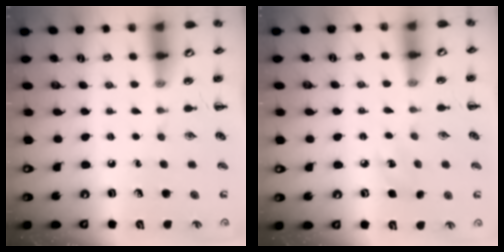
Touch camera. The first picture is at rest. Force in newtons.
{"total": 6.8, "press": 6.6, "slide": 1.7}